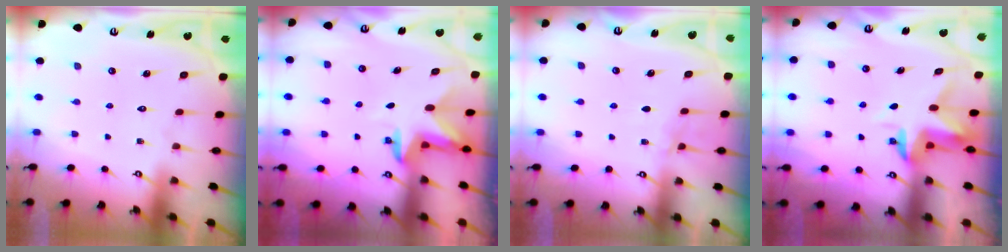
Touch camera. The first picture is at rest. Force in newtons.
{"total": 3.3, "press": 3.2, "slide": 0.7}
{"total": 3.7, "press": 3.5, "slide": 1.2}
{"total": 3.3, "press": 3.3, "slide": 0.4}